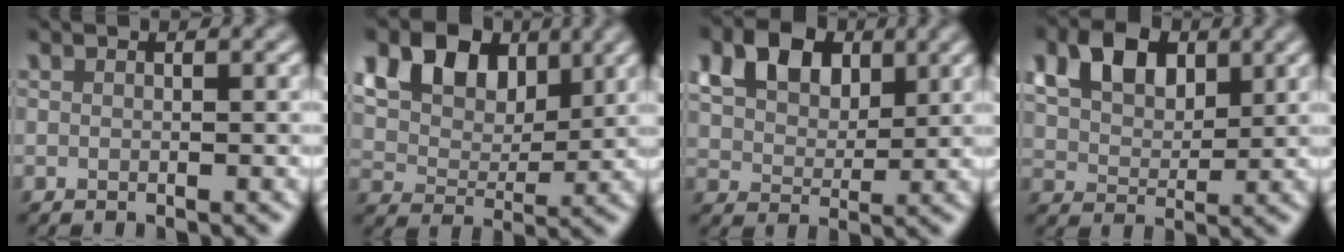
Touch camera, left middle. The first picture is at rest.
{"total": 10.5, "force": [5.3, 7.0, 5.8], "torque": [-0.111, 0.021, 0.087]}
{"total": 6.1, "force": [3.0, 4.1, 3.5], "torque": [-0.079, 0.013, 0.042]}
{"total": 5.5, "force": [2.5, 3.6, 3.3], "torque": [-0.072, 0.003, 0.042]}